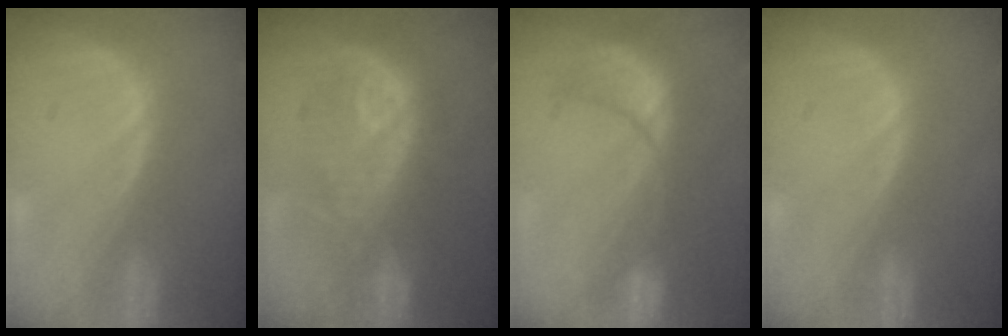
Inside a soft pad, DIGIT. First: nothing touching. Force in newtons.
{"total": 10.0, "press": 10.0, "slide": 0.8}
{"total": 8.4, "press": 8.1, "slide": 2.3}
{"total": 0.0}